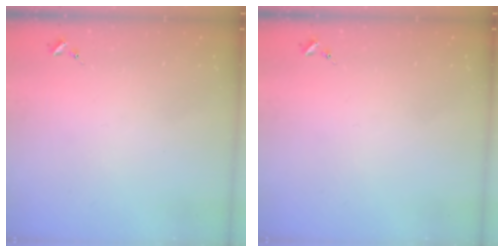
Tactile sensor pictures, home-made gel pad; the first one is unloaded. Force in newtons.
{"total": 0.0}